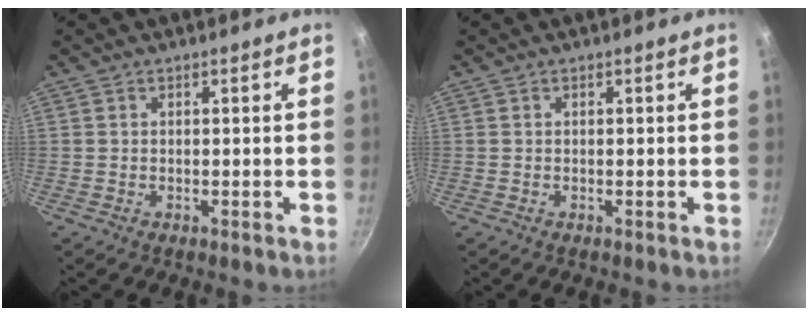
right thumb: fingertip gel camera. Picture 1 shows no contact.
{"total": 0.0}